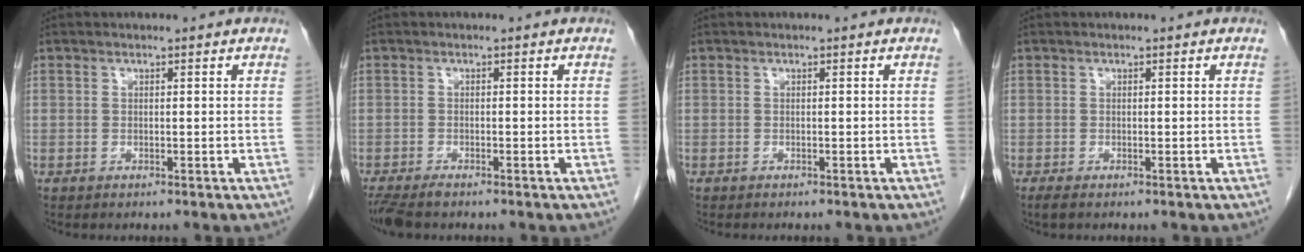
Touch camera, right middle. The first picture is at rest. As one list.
[{"total": 3.9, "force": [-3.2, 0.8, 2.0], "torque": [-0.040, -0.011, -0.054]}, {"total": 0.9, "force": [-0.8, 0.1, 0.4], "torque": [-0.013, -0.005, -0.010]}, {"total": 1.0, "force": [-0.8, 0.2, 0.6], "torque": [-0.013, -0.003, -0.013]}]